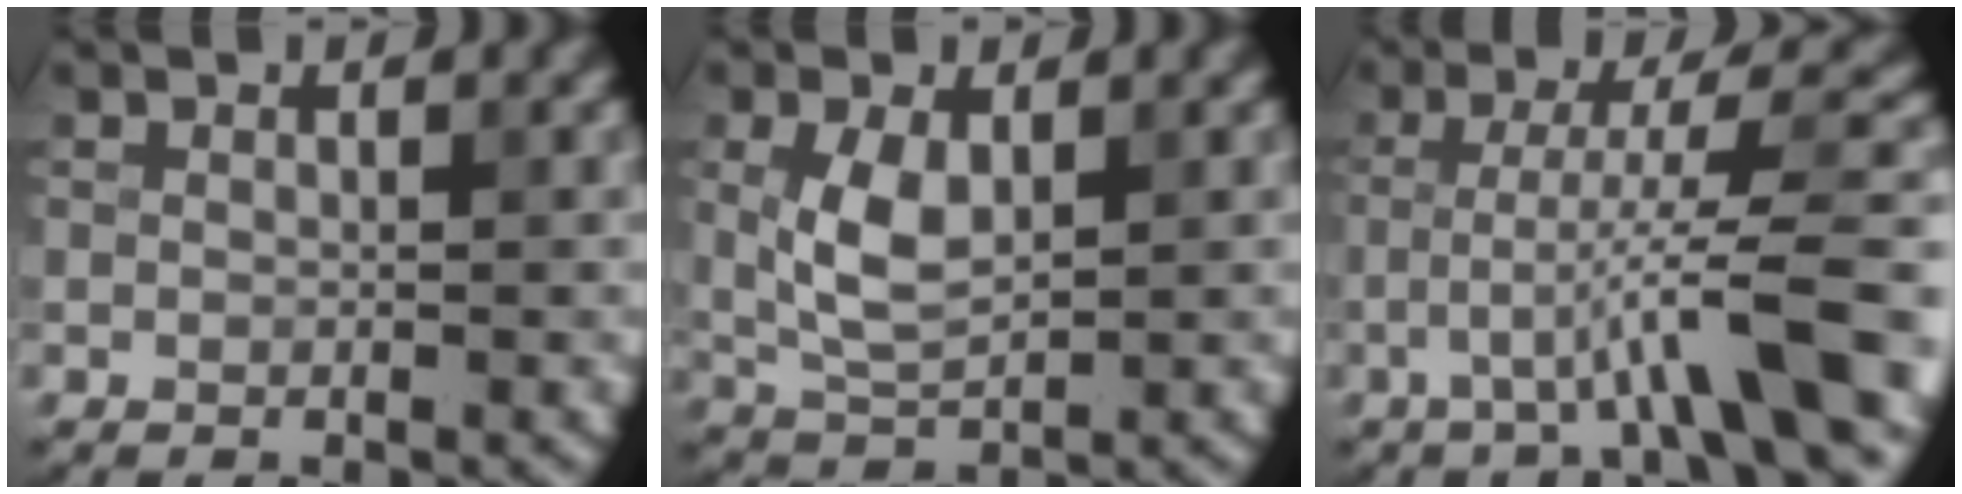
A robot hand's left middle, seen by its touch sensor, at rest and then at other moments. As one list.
[{"total": 3.8, "force": [0.6, 2.1, 3.1], "torque": [-0.071, 0.001, 0.016]}, {"total": 7.5, "force": [-2.6, 0.7, 7.0], "torque": [-0.114, 0.022, -0.046]}]